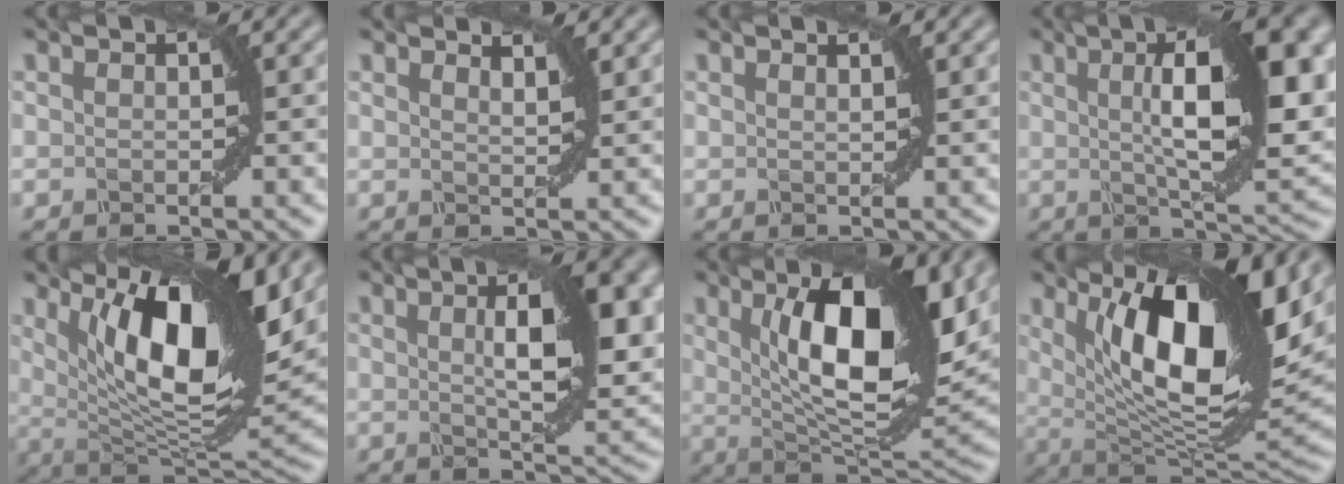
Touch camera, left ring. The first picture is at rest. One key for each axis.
{"total": 1.9, "fx": 1.7, "fy": 0.4, "fz": 0.7, "tx": -0.006, "ty": -0.003, "tz": 0.021}
{"total": 0.9, "fx": 0.7, "fy": 0.2, "fz": 0.4, "tx": -0.001, "ty": -0.004, "tz": 0.006}
{"total": 12.0, "fx": 2.2, "fy": 3.5, "fz": 11.2, "tx": -0.147, "ty": 0.010, "tz": 0.032}
{"total": 13.4, "fx": 5.4, "fy": 4.7, "fz": 11.4, "tx": -0.173, "ty": -0.001, "tz": 0.090}
{"total": 8.8, "fx": 2.0, "fy": 2.6, "fz": 8.2, "tx": -0.106, "ty": 0.009, "tz": 0.032}
{"total": 12.3, "fx": 3.4, "fy": 4.2, "fz": 11.1, "tx": -0.164, "ty": 0.001, "tz": 0.057}
{"total": 15.0, "fx": 5.3, "fy": 5.5, "fz": 12.8, "tx": -0.203, "ty": -0.004, "tz": 0.087}